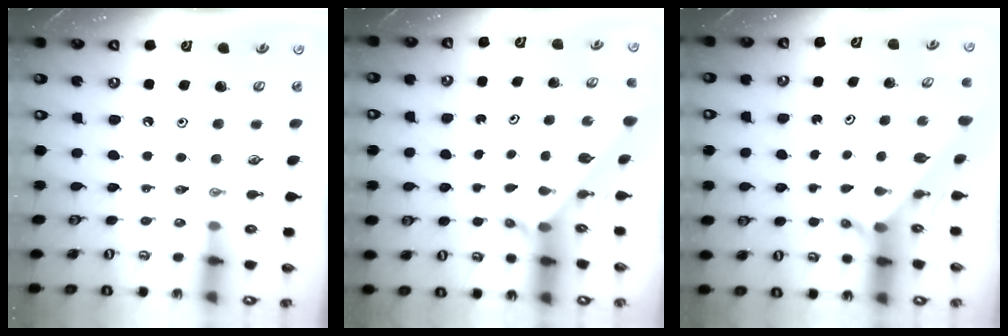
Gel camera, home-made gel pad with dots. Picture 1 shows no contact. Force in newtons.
{"total": 2.6, "press": 2.6, "slide": 0.2}
{"total": 2.4, "press": 2.4, "slide": 0.3}